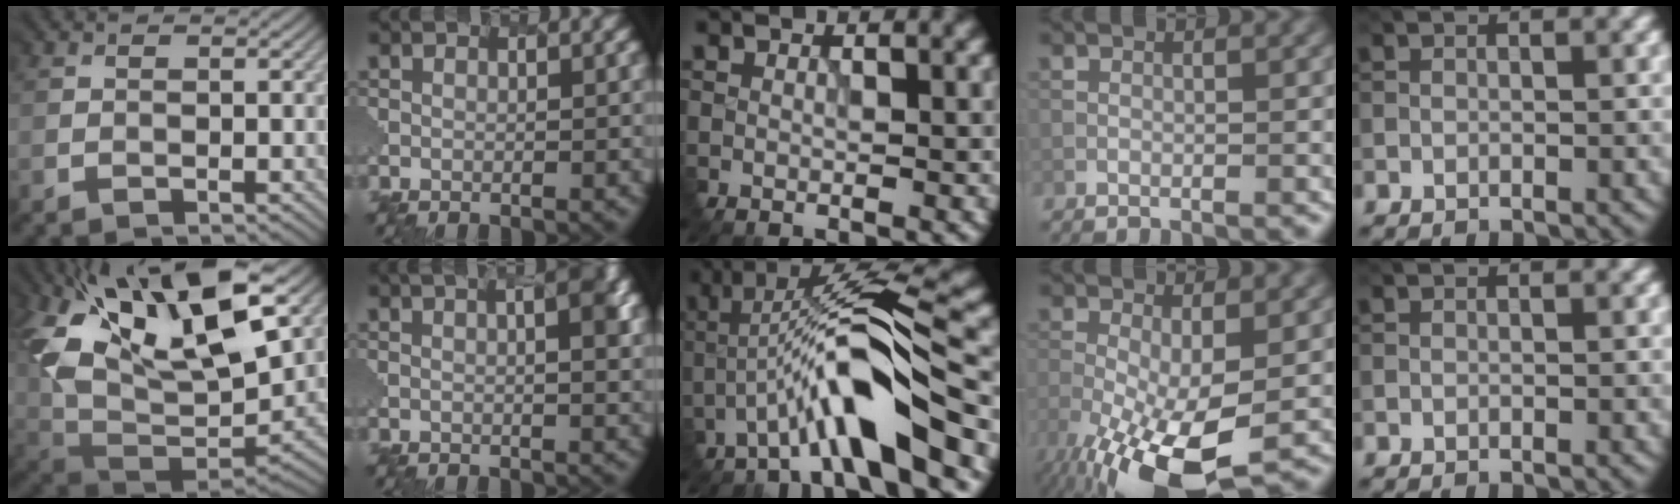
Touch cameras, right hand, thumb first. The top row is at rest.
{"thumb": {"total": 18.8, "force": [8.3, 10.1, 13.6], "torque": [-0.300, 0.009, 0.174]}, "index": {"total": 3.7, "force": [2.3, 1.3, 2.6], "torque": [-0.002, 0.040, -0.011]}, "middle": {"total": 8.8, "force": [-4.3, 1.1, 7.7], "torque": [-0.132, 0.020, -0.080]}, "ring": {"total": 9.8, "force": [-4.1, 3.5, 8.2], "torque": [-0.181, -0.030, -0.066]}}